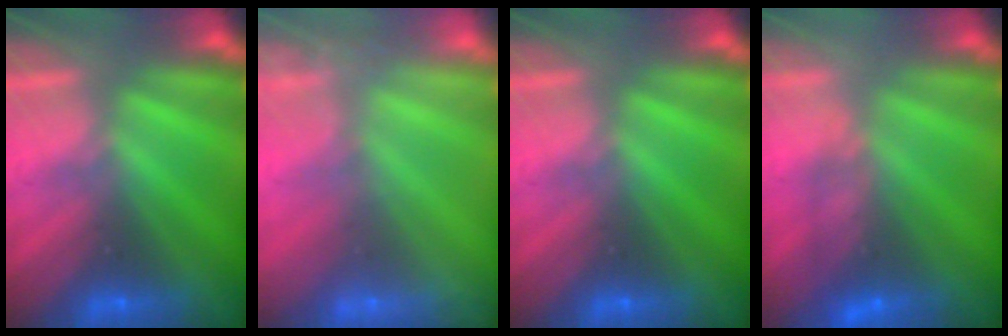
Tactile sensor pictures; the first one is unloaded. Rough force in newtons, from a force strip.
{"total": 2.4}
{"total": 0.0}
{"total": 4.8}